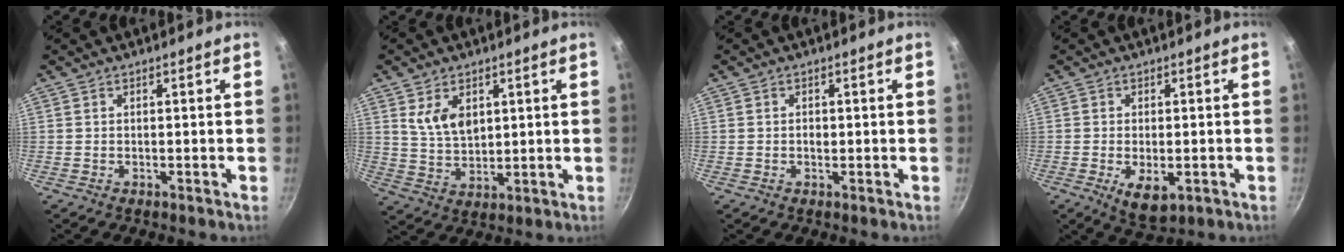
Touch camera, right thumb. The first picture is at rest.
{"total": 11.0, "force": [-0.8, 9.4, 5.7], "torque": [-0.053, 0.033, -0.027]}
{"total": 1.0, "force": [-0.1, 0.8, 0.7], "torque": [-0.009, 0.001, -0.001]}
{"total": 6.1, "force": [-1.9, 3.1, 4.9], "torque": [-0.079, -0.006, -0.024]}